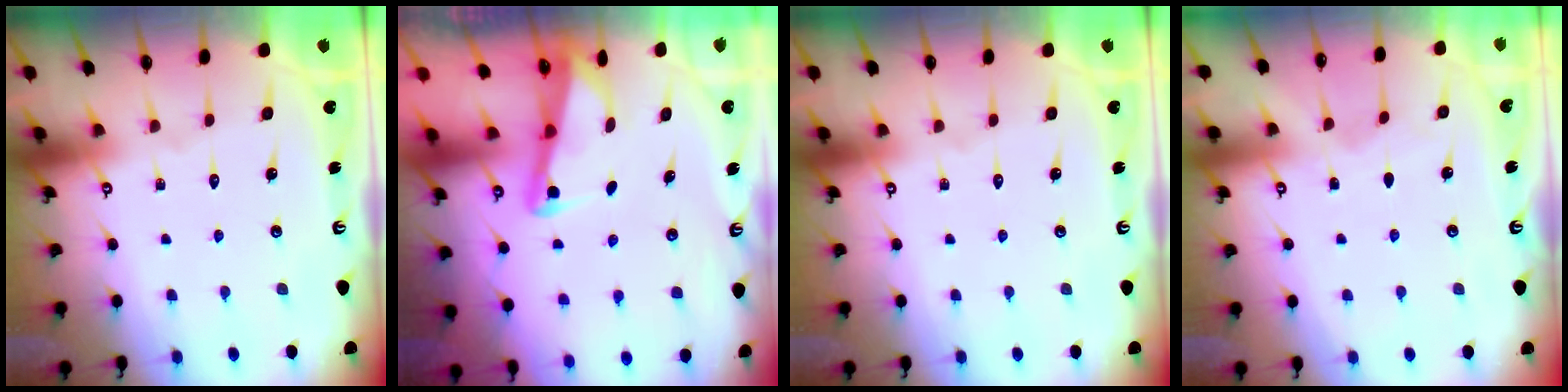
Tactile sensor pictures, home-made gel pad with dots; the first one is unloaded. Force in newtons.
{"total": 2.9, "press": 2.9, "slide": 0.4}
{"total": 0.0}
{"total": 3.0, "press": 3.0, "slide": 0.4}